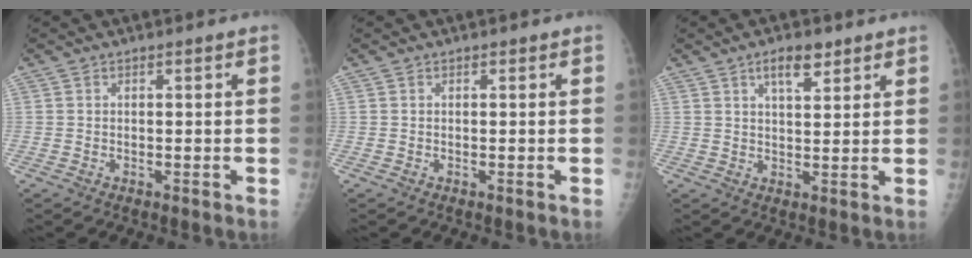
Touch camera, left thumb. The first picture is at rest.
{"total": 0.0}
{"total": 5.2, "force": [3.2, 2.1, 3.5], "torque": [-0.040, -0.017, 0.053]}